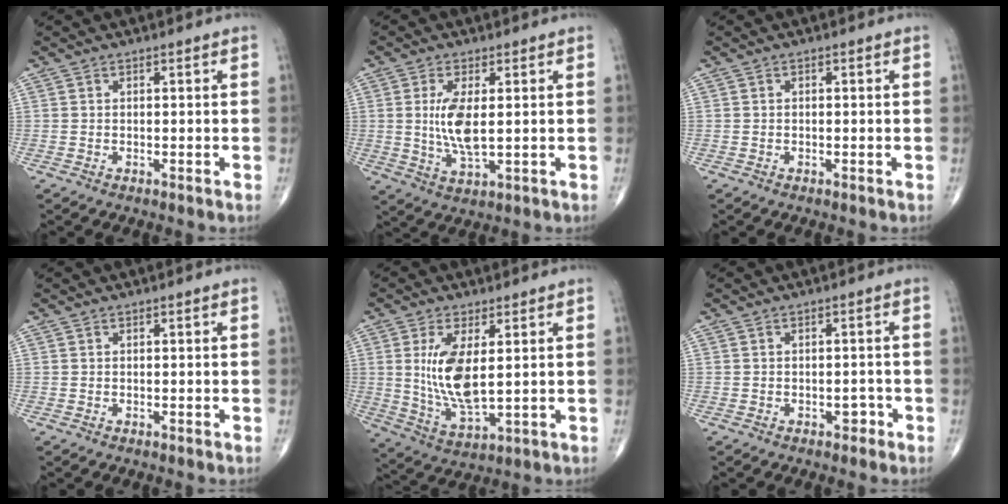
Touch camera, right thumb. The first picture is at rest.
{"total": 7.6, "force": [0.8, 2.8, 7.1], "torque": [-0.144, -0.018, 0.019]}
{"total": 0.0}
{"total": 0.0}
{"total": 11.2, "force": [1.8, 4.5, 10.1], "torque": [-0.198, -0.026, 0.045]}
{"total": 1.8, "force": [-1.0, 1.1, 1.0], "torque": [-0.001, 0.007, -0.016]}